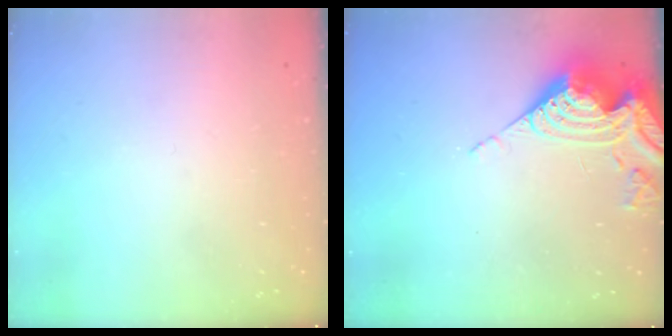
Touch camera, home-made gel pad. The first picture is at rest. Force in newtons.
{"total": 12.7, "press": 12.6, "slide": 1.6}